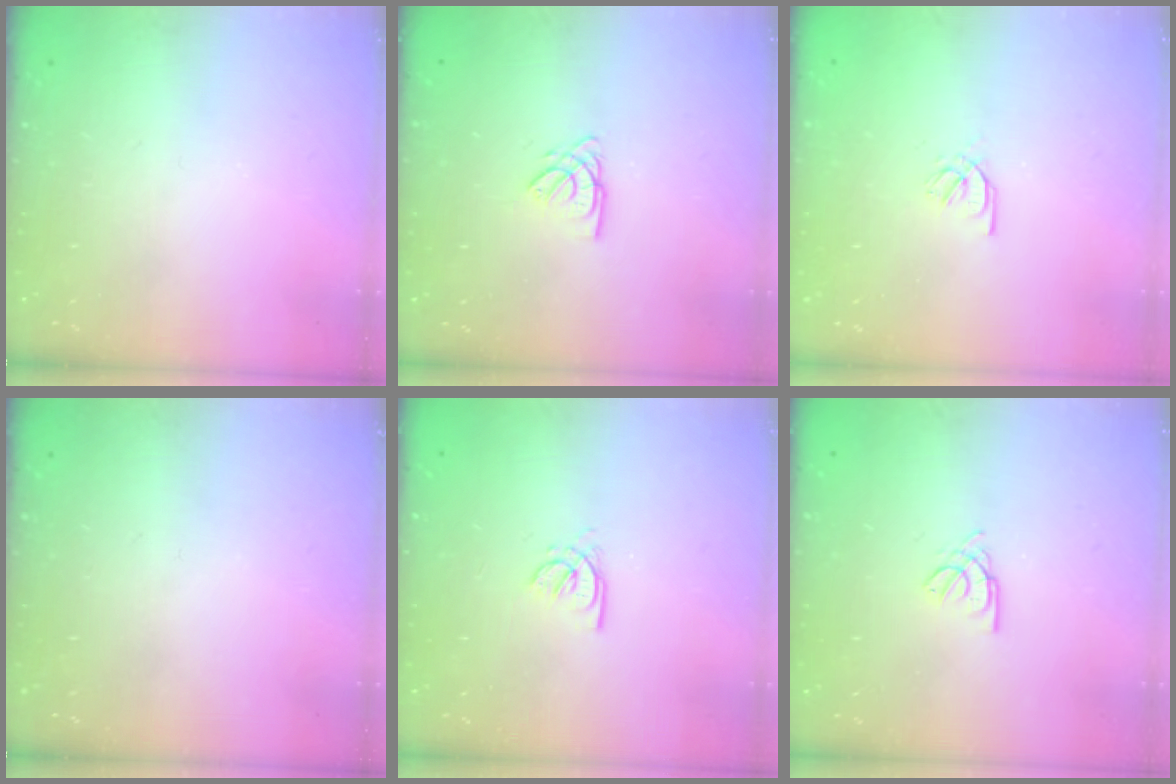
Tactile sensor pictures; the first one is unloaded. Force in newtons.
{"total": 2.7, "press": 2.7, "slide": 0.3}
{"total": 2.2, "press": 2.2, "slide": 0.0}
{"total": 0.0}
{"total": 1.6, "press": 1.6, "slide": 0.3}
{"total": 2.3, "press": 2.3, "slide": 0.5}